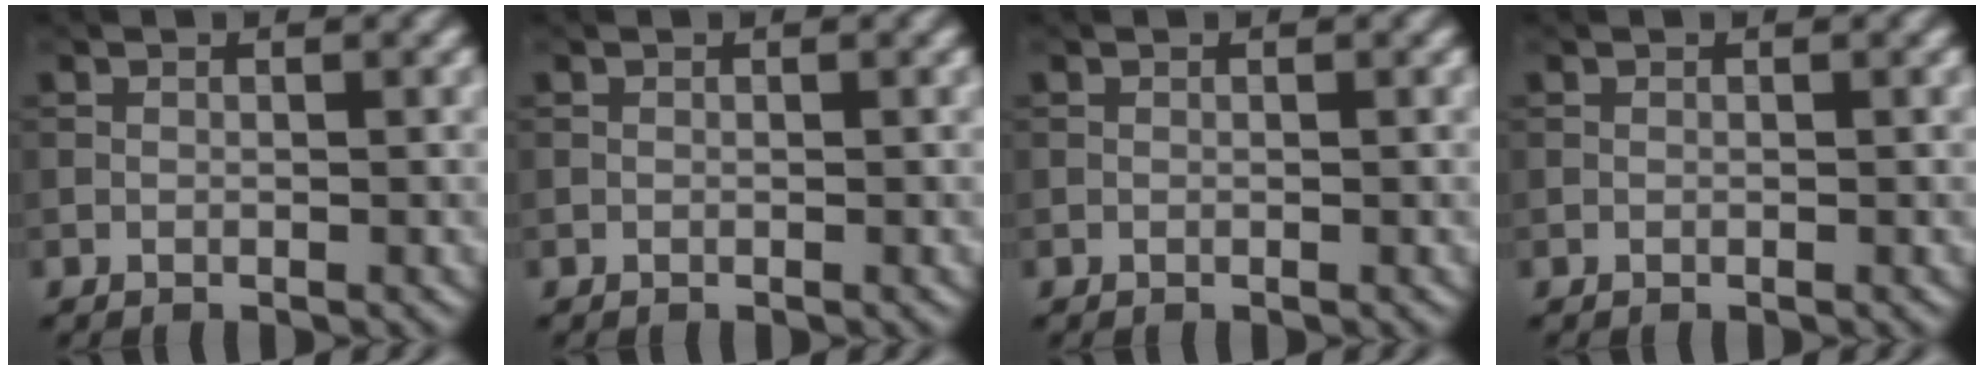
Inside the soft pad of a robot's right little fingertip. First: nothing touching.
{"total": 0.0}
{"total": 0.0}
{"total": 0.0}